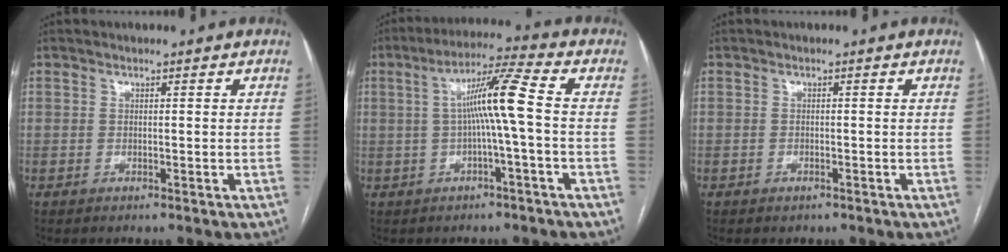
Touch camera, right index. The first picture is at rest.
{"total": 8.4, "force": [0.1, -1.3, 8.3], "torque": [-0.148, 0.014, 0.004]}
{"total": 0.7, "force": [-0.5, 0.4, 0.3], "torque": [-0.008, 0.000, -0.004]}